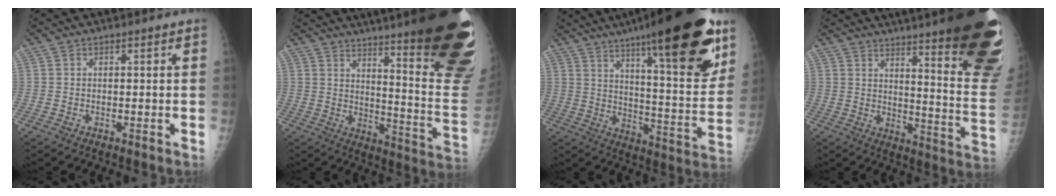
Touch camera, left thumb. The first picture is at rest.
{"total": 31.6, "force": [21.0, 4.6, 23.1], "torque": [-0.203, -0.124, 0.274]}
{"total": 27.6, "force": [16.9, 5.6, 21.1], "torque": [-0.285, -0.061, 0.255]}
{"total": 25.4, "force": [17.2, 3.6, 18.3], "torque": [-0.182, -0.097, 0.209]}